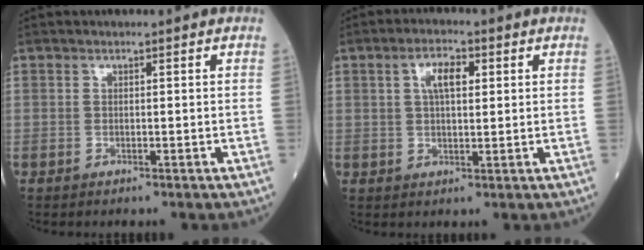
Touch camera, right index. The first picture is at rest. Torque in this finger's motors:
{"motor_torque": [0.04, 0.02, 0.05, 0.05]}